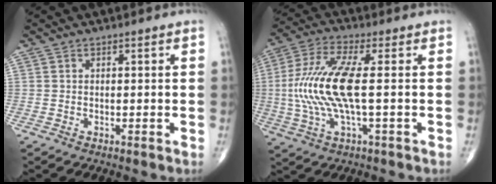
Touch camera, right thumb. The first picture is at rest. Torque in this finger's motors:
{"motor_torque": [0.67, 0.63, 1.58, -0.13, 0.58]}